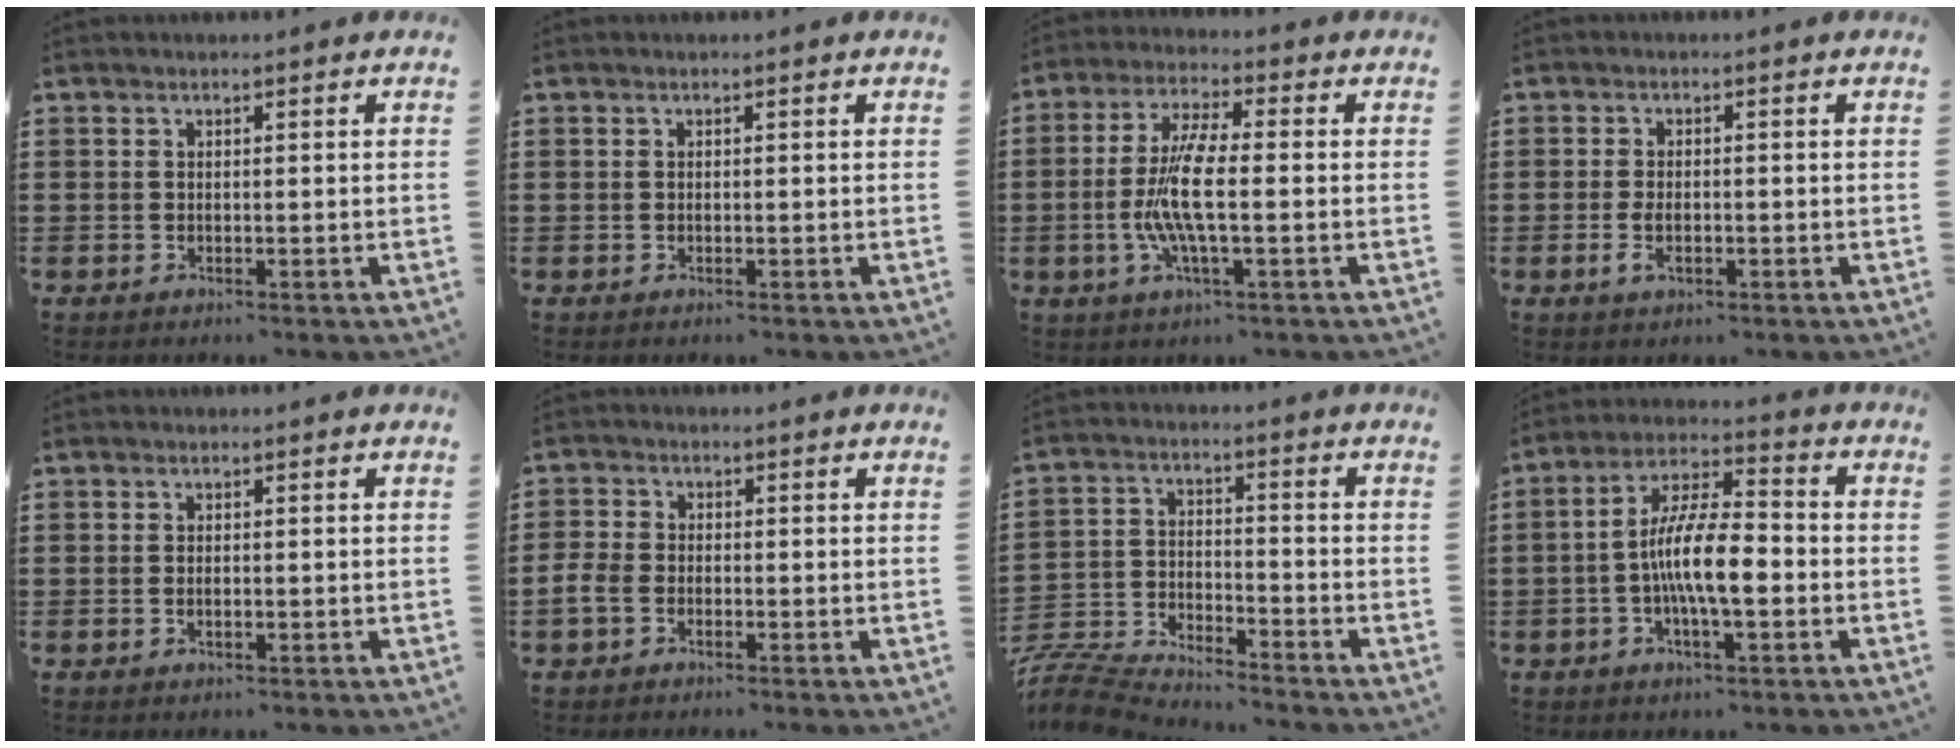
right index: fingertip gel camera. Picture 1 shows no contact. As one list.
[{"total": 0.0}, {"total": 8.6, "force": [-1.2, 2.0, 8.3], "torque": [-0.186, -0.013, -0.031]}, {"total": 2.8, "force": [-0.7, 1.2, 2.4], "torque": [-0.054, -0.006, -0.014]}, {"total": 1.0, "force": [-0.1, 0.3, 0.9], "torque": [-0.019, -0.003, -0.002]}, {"total": 2.9, "force": [-1.3, 1.9, 1.7], "torque": [-0.052, -0.002, -0.031]}, {"total": 7.2, "force": [-7.1, 0.7, 0.8], "torque": [-0.038, 0.007, -0.149]}, {"total": 10.0, "force": [-2.0, 2.9, 9.4], "torque": [-0.184, -0.002, -0.039]}]